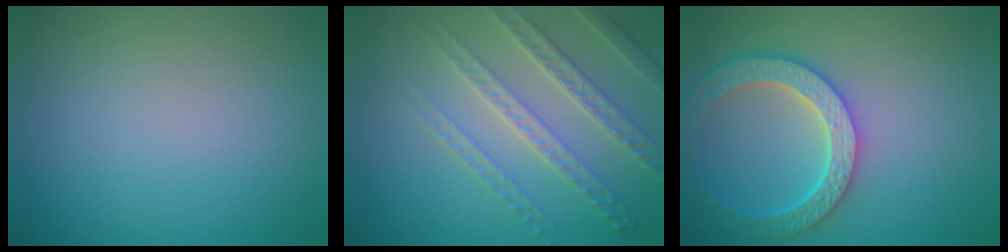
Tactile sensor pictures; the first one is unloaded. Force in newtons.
{"total": 4.1, "press": 3.8, "slide": 1.5}
{"total": 5.9, "press": 4.7, "slide": 3.5}